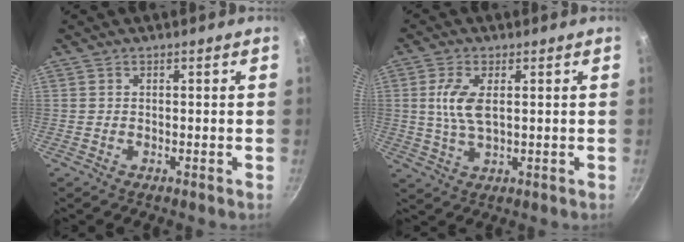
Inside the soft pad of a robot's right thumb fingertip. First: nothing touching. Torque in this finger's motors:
{"motor_torque": [0.14, 0.03, 0.72, -0.43, 0.03]}